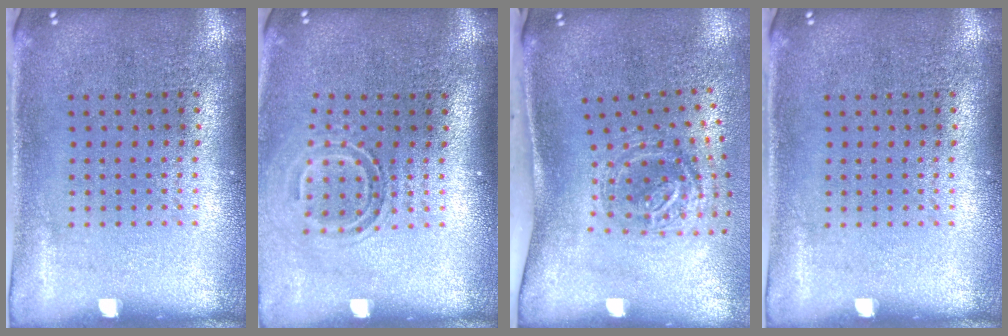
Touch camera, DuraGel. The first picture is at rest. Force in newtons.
{"total": 1.7, "press": 1.2, "slide": 1.2}
{"total": 1.8, "press": 1.2, "slide": 1.3}
{"total": 0.0}